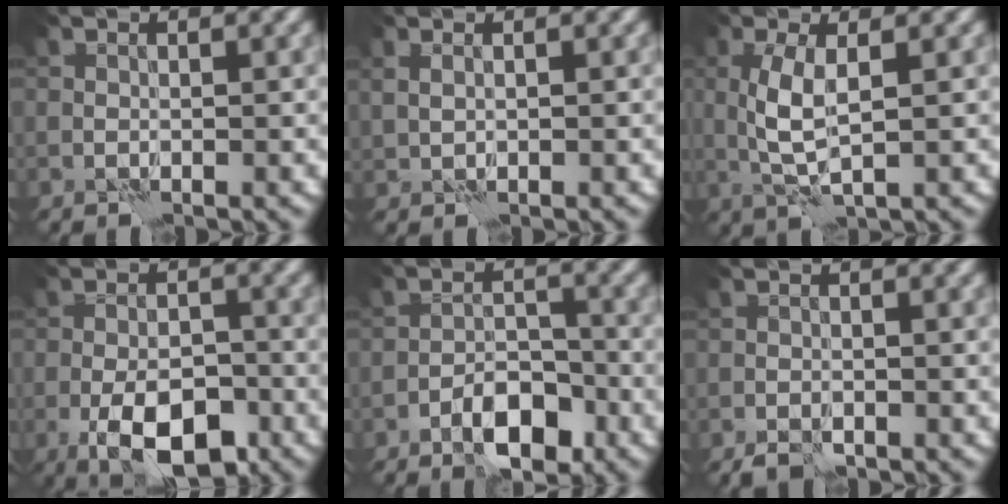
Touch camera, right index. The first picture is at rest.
{"total": 0.8, "force": [0.4, 0.5, 0.5], "torque": [-0.015, -0.003, 0.012]}
{"total": 3.6, "force": [0.4, 1.0, 3.4], "torque": [-0.084, 0.000, 0.009]}
{"total": 7.3, "force": [-3.6, 3.2, 5.5], "torque": [-0.087, 0.000, -0.064]}
{"total": 4.8, "force": [-3.1, 2.0, 3.0], "torque": [-0.044, 0.005, -0.055]}
{"total": 1.6, "force": [-1.2, 0.6, 0.8], "torque": [-0.017, -0.002, -0.024]}